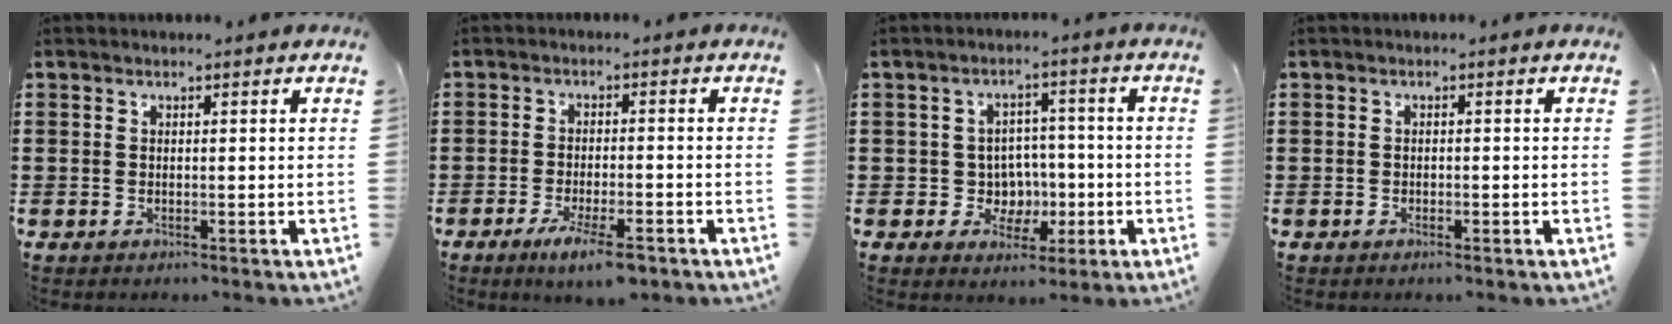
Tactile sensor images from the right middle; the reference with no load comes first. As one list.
[{"total": 5.5, "force": [-3.5, 0.9, 4.1], "torque": [-0.070, -0.005, -0.057]}, {"total": 4.8, "force": [-0.8, 4.4, 1.8], "torque": [-0.034, 0.000, -0.016]}, {"total": 0.6, "force": [-0.4, 0.1, 0.4], "torque": [-0.009, -0.007, -0.006]}]